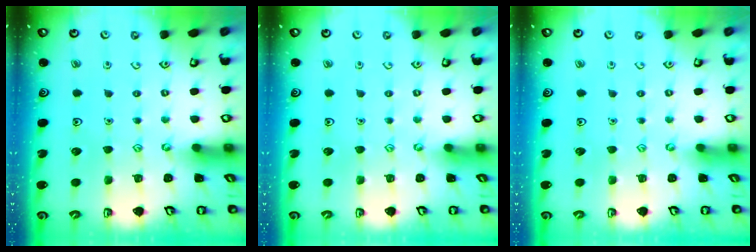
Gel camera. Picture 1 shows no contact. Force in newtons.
{"total": 0.0}
{"total": 0.0}